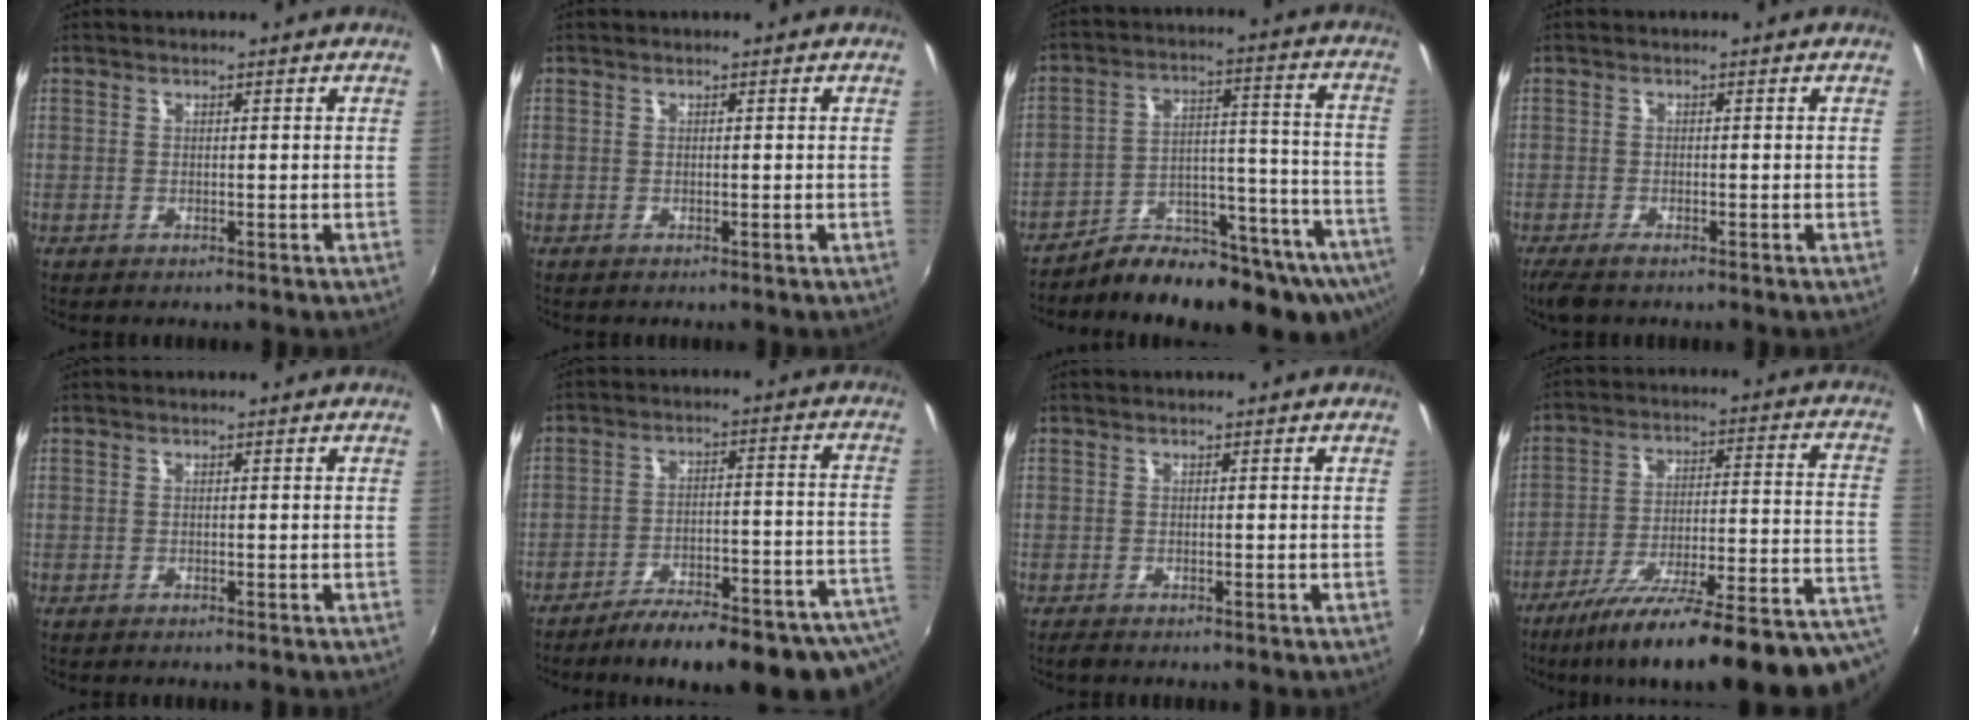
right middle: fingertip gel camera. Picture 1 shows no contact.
{"total": 0.0}
{"total": 21.4, "force": [-16.3, 7.0, 11.9], "torque": [-0.155, -0.012, -0.224]}
{"total": 4.0, "force": [-3.0, 0.9, 2.4], "torque": [-0.056, -0.018, -0.054]}
{"total": 0.0}
{"total": 20.6, "force": [-16.7, 4.1, 11.4], "torque": [-0.155, -0.029, -0.216]}
{"total": 1.0, "force": [-0.9, 0.3, 0.4], "torque": [-0.010, -0.006, -0.017]}
{"total": 27.2, "force": [-19.7, 3.8, 18.4], "torque": [-0.244, -0.050, -0.272]}